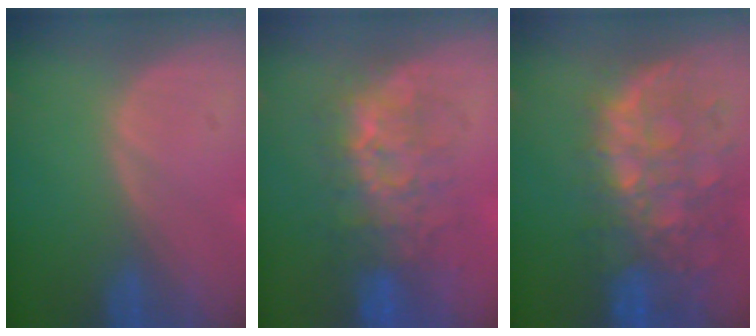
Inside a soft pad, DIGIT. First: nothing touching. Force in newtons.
{"total": 8.1, "press": 7.8, "slide": 1.9}
{"total": 11.2, "press": 9.8, "slide": 5.6}